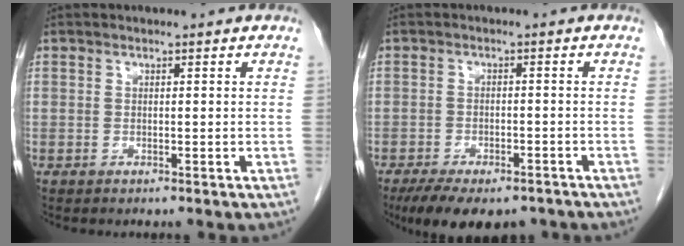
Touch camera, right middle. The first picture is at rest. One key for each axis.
{"total": 12.1, "fx": -9.2, "fy": 4.9, "fz": 6.1, "tx": -0.101, "ty": -0.008, "tz": -0.128}